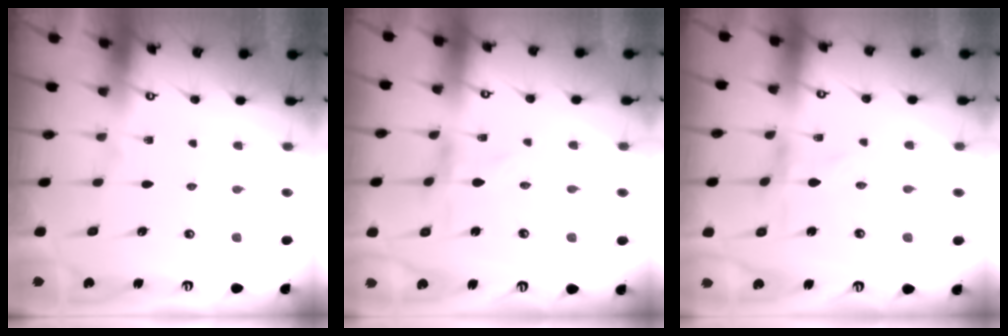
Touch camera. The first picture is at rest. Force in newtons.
{"total": 0.0}
{"total": 0.0}